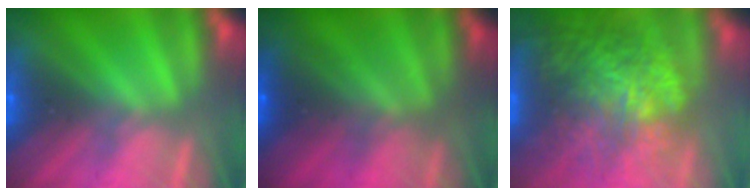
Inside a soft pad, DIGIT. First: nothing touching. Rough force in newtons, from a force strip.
{"total": 6.9}
{"total": 6.9}